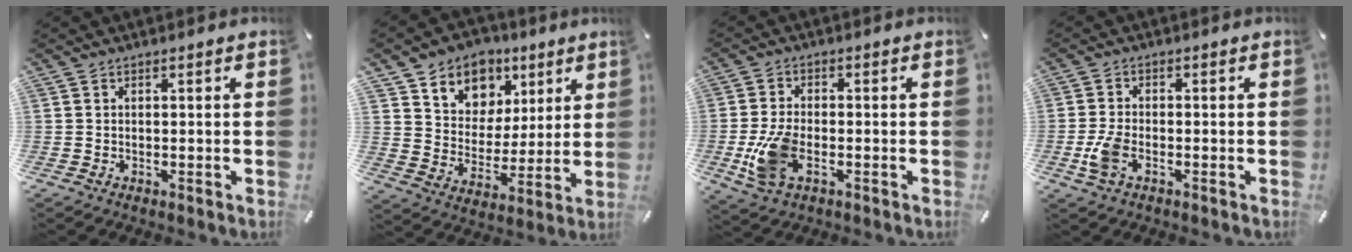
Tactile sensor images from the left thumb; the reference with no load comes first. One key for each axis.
{"total": 9.9, "fx": 5.2, "fy": 8.4, "fz": 0.5, "tx": -0.018, "ty": -0.047, "tz": 0.102}
{"total": 9.9, "fx": -2.6, "fy": 5.7, "fz": 7.7, "tx": -0.166, "ty": -0.002, "tz": -0.042}
{"total": 5.4, "fx": -1.8, "fy": 3.0, "fz": 4.2, "tx": -0.101, "ty": -0.001, "tz": -0.037}